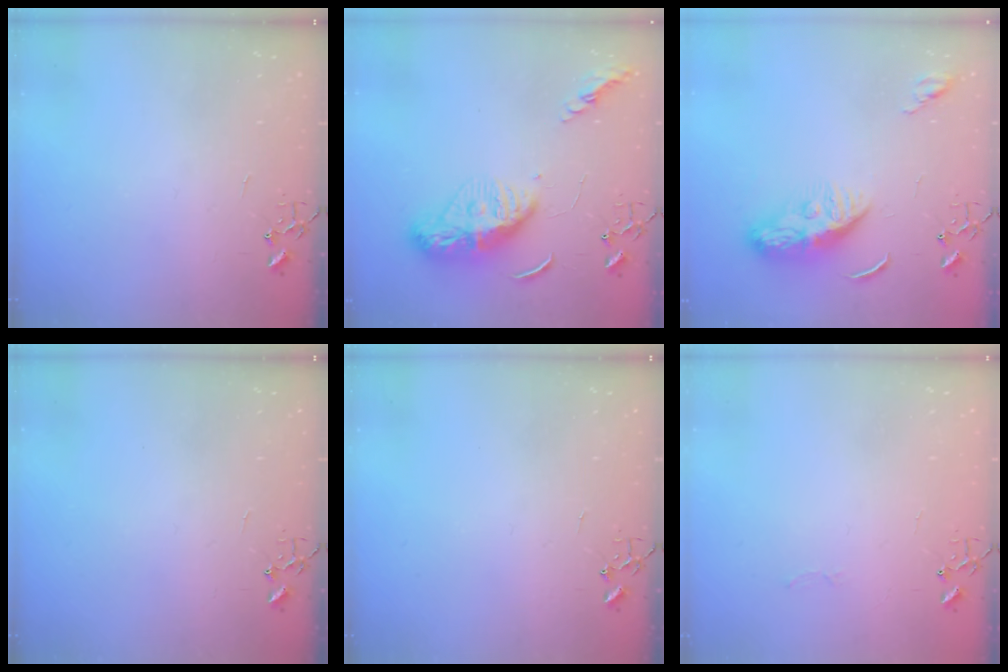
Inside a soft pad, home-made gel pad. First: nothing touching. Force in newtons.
{"total": 13.0, "press": 13.0, "slide": 1.2}
{"total": 10.3, "press": 10.2, "slide": 0.9}
{"total": 0.0}
{"total": 0.0}
{"total": 2.5, "press": 2.5, "slide": 0.4}